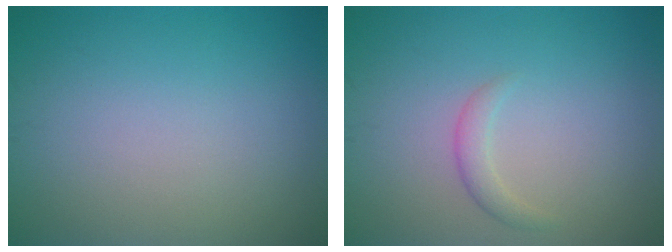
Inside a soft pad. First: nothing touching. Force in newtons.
{"total": 1.3, "press": 1.3, "slide": 0.1}